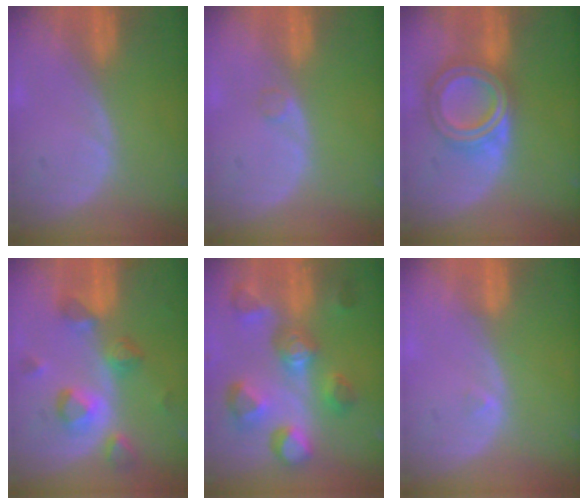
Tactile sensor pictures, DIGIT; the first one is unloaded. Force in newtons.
{"total": 0.9, "press": 0.9, "slide": 0.1}
{"total": 7.7, "press": 7.7, "slide": 0.5}
{"total": 8.3, "press": 7.8, "slide": 2.8}
{"total": 11.1, "press": 10.1, "slide": 4.6}
{"total": 0.5, "press": 0.5, "slide": 0.2}